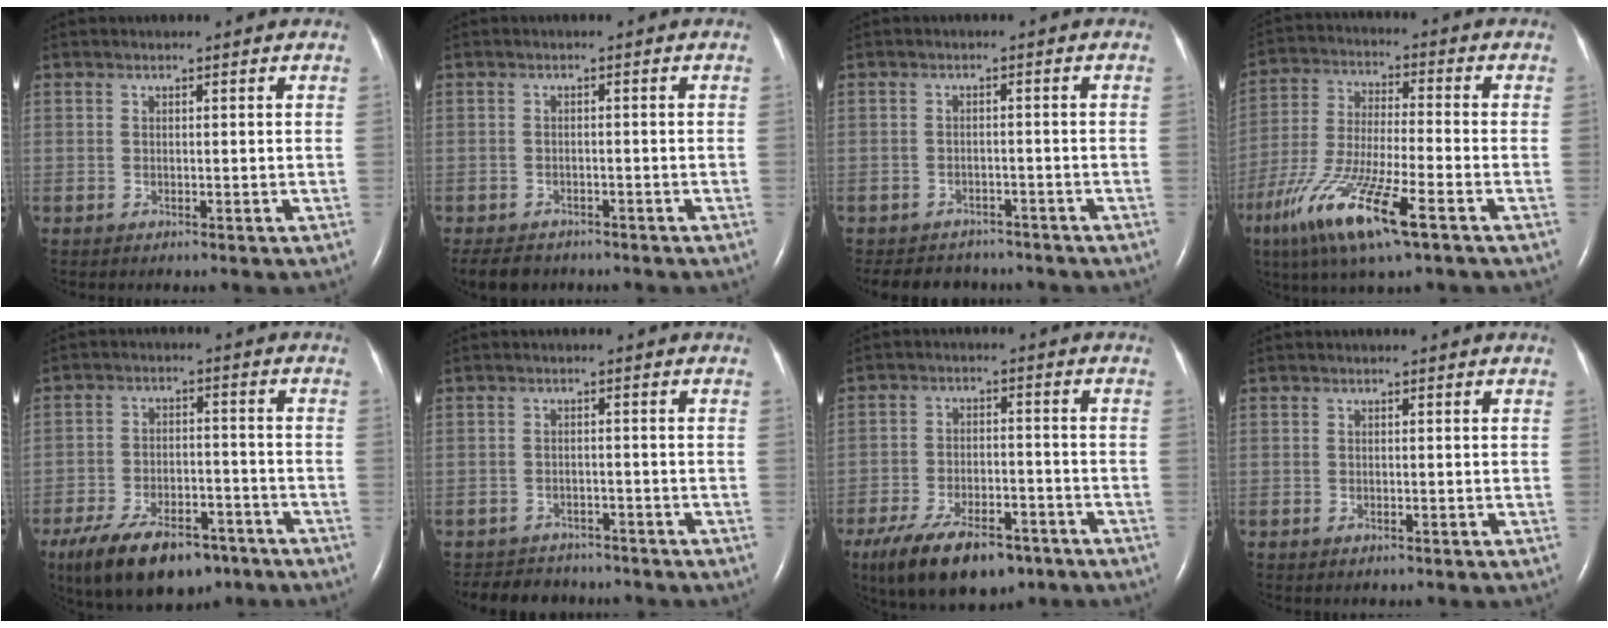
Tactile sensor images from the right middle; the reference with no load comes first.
{"total": 5.5, "force": [-4.5, 2.7, 1.6], "torque": [-0.028, -0.004, -0.062]}
{"total": 8.2, "force": [-7.4, 3.3, 1.4], "torque": [-0.026, 0.001, -0.093]}
{"total": 14.3, "force": [-7.6, 1.6, 12.0], "torque": [-0.251, -0.031, -0.140]}
{"total": 14.2, "force": [-9.8, 6.1, 8.2], "torque": [-0.145, -0.006, -0.158]}
{"total": 6.8, "force": [-6.1, 2.8, 0.8], "torque": [-0.015, -0.001, -0.084]}
{"total": 13.6, "force": [-9.3, 5.6, 8.3], "torque": [-0.149, -0.010, -0.150]}
{"total": 0.6, "force": [-0.3, 0.2, 0.4], "torque": [-0.010, -0.001, -0.002]}